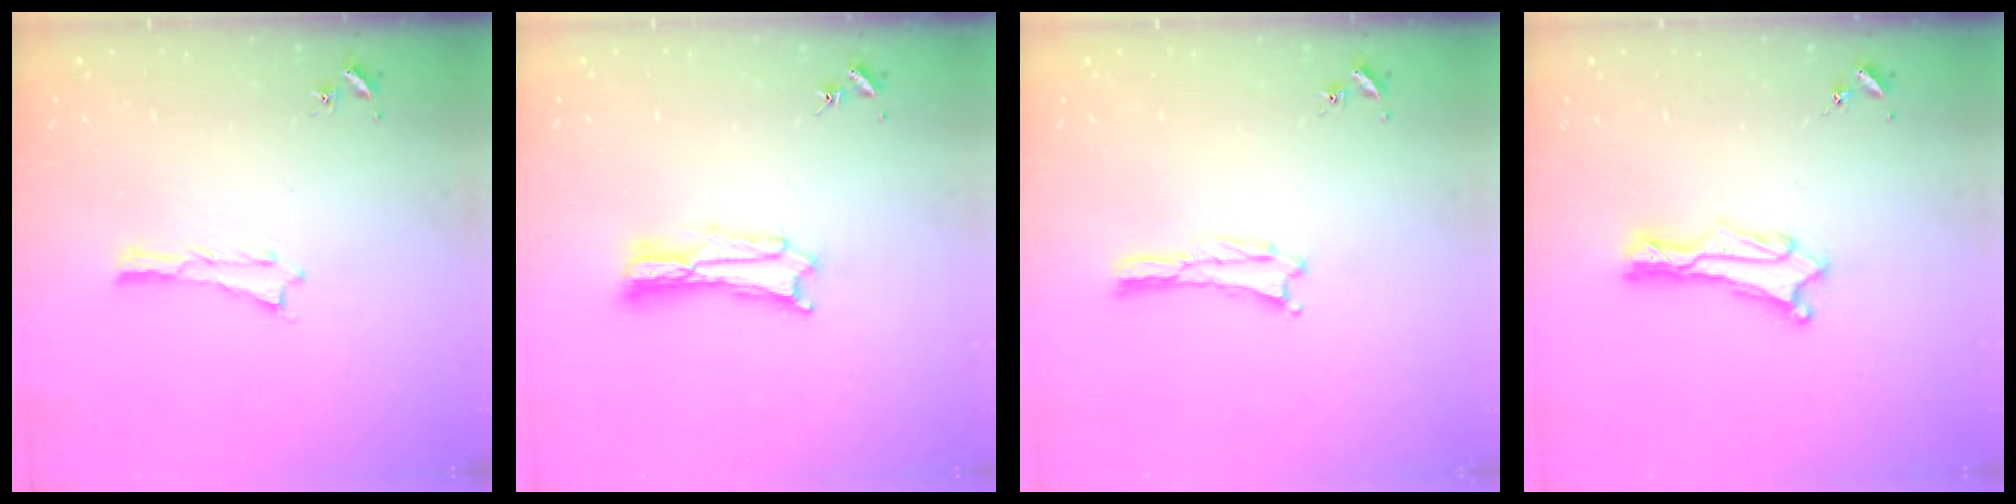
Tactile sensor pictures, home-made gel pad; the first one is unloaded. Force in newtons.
{"total": 2.7, "press": 2.7, "slide": 0.3}
{"total": 0.0}
{"total": 1.3, "press": 1.2, "slide": 0.1}